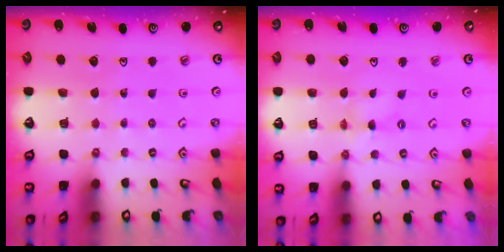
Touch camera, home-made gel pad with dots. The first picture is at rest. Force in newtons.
{"total": 2.3, "press": 2.3, "slide": 0.3}